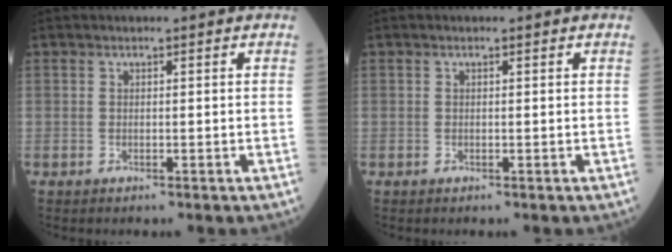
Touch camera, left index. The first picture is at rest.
{"total": 0.0}